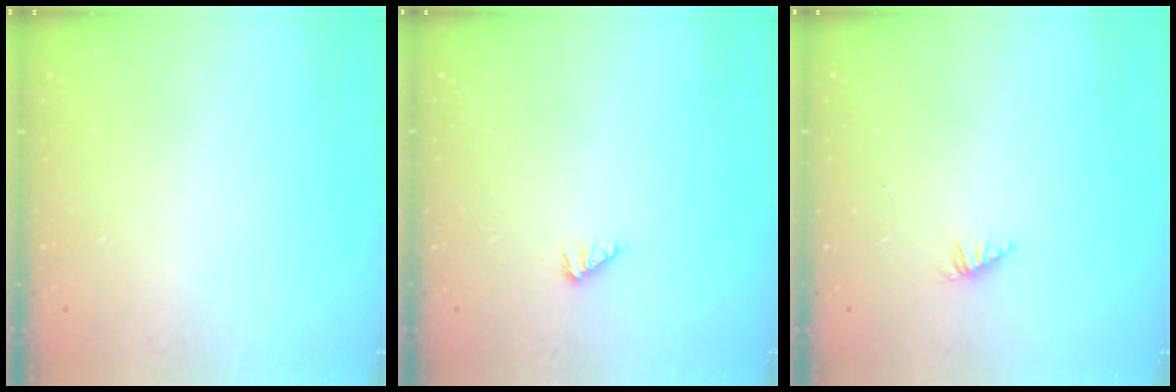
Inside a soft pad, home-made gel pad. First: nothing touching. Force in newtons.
{"total": 2.2, "press": 2.1, "slide": 0.5}
{"total": 1.2, "press": 1.1, "slide": 0.3}